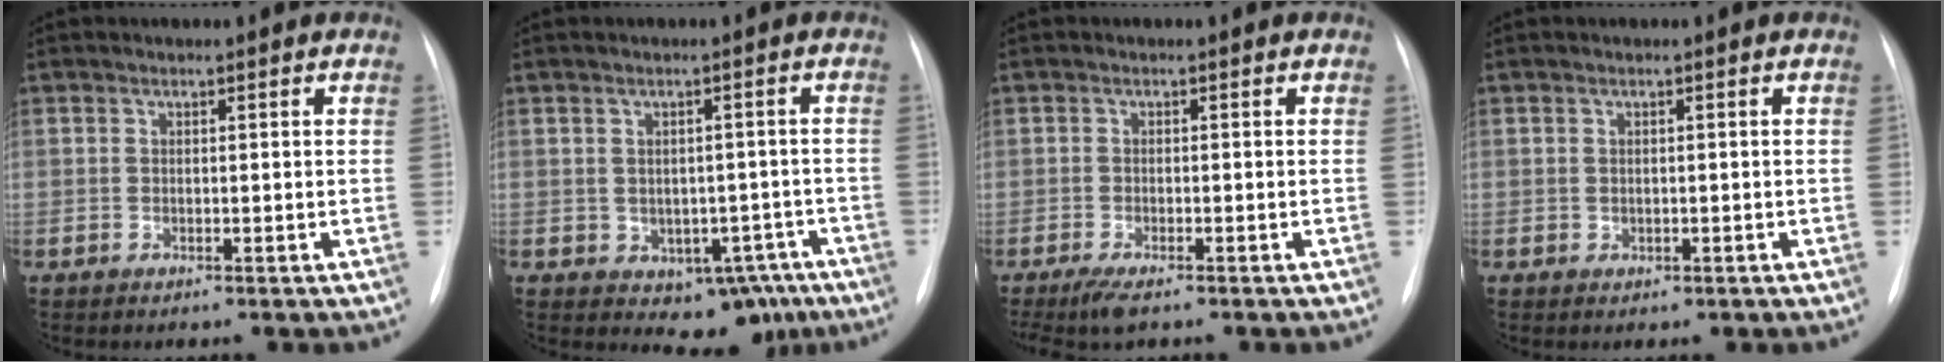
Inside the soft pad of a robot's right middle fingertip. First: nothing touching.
{"total": 7.2, "force": [-3.4, 5.0, 3.9], "torque": [-0.034, 0.024, -0.032]}
{"total": 3.8, "force": [-2.7, 0.9, 2.6], "torque": [-0.053, -0.011, -0.044]}
{"total": 0.9, "force": [-0.2, 0.8, 0.2], "torque": [-0.005, 0.000, 0.001]}